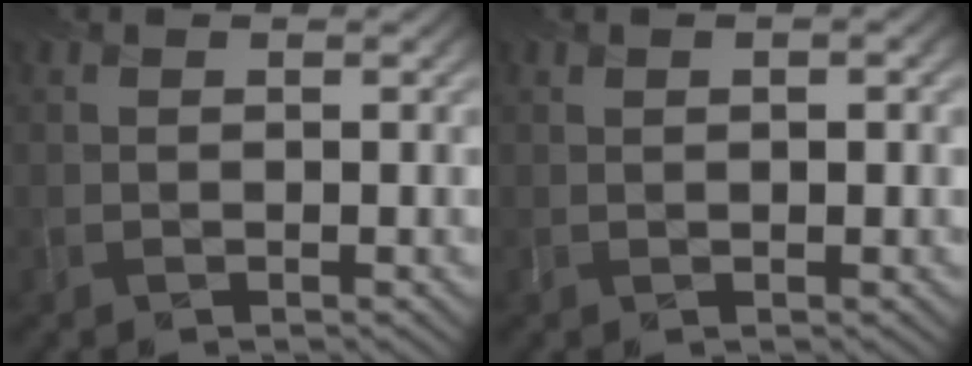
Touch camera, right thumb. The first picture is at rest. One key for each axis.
{"total": 1.0, "fx": 0.2, "fy": 0.3, "fz": 0.9, "tx": -0.007, "ty": -0.005, "tz": 0.006}